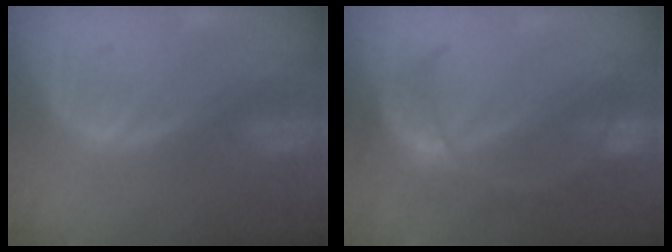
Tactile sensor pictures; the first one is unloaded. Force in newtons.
{"total": 7.8, "press": 6.9, "slide": 3.7}